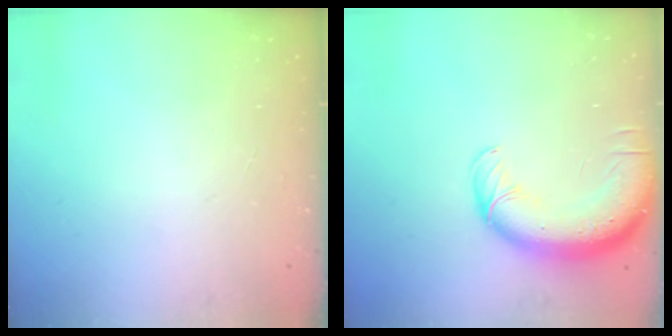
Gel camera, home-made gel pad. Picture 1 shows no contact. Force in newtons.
{"total": 13.5, "press": 13.0, "slide": 3.6}